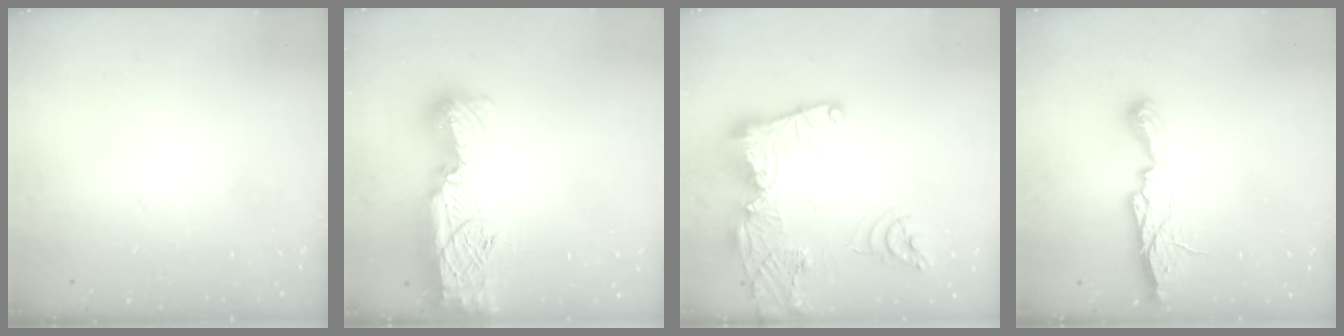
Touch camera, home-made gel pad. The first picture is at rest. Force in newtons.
{"total": 17.4, "press": 16.6, "slide": 5.5}
{"total": 21.8, "press": 21.7, "slide": 2.3}
{"total": 9.9, "press": 9.9, "slide": 0.3}